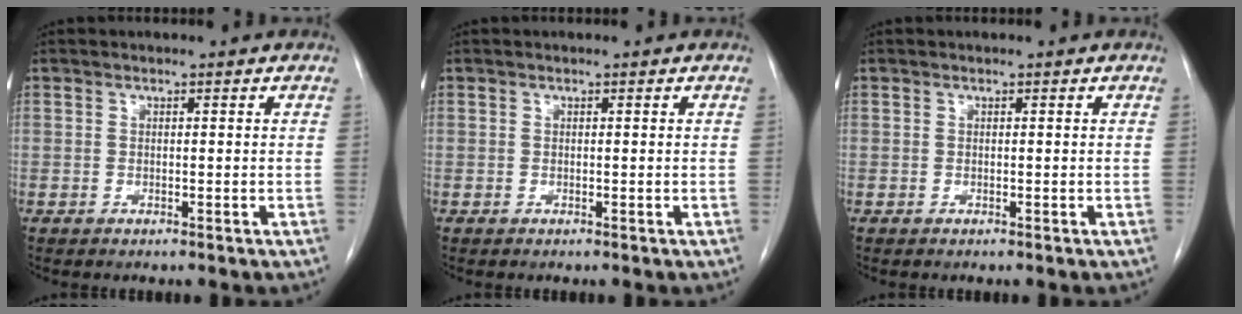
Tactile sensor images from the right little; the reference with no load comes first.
{"total": 0.0}
{"total": 0.0}